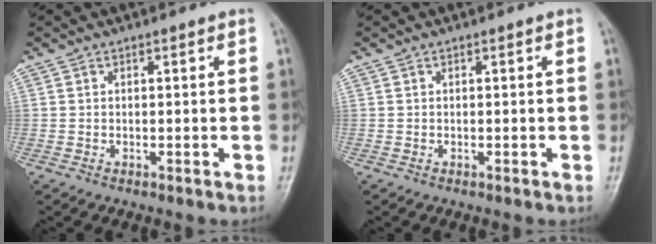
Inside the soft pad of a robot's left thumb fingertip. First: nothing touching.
{"total": 0.0}